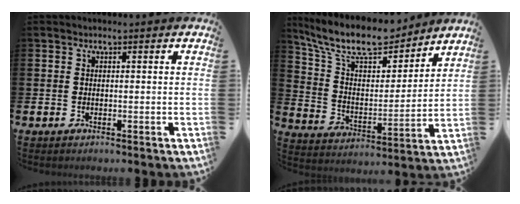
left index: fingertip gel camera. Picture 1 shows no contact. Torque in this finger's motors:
{"motor_torque": [0.28, -0.50, 0.92, 0.21]}